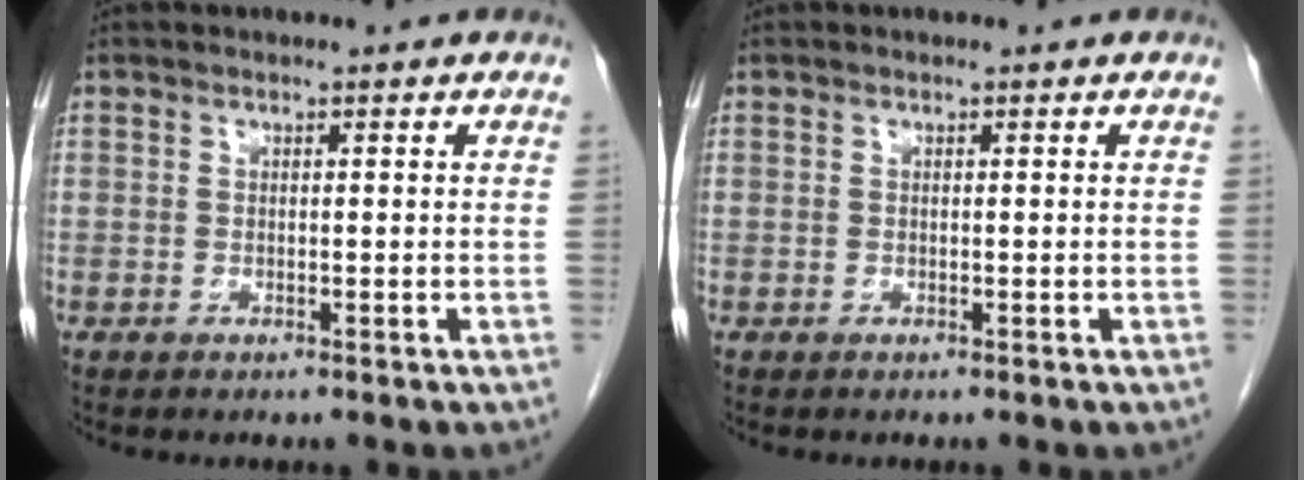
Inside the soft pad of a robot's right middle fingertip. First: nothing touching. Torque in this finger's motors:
{"motor_torque": [0.00, 0.00, 0.00, 0.00]}